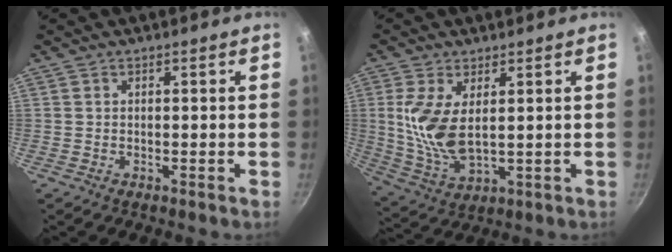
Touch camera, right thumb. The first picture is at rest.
{"total": 10.8, "force": [2.1, 5.3, 9.1], "torque": [-0.185, -0.018, 0.052]}